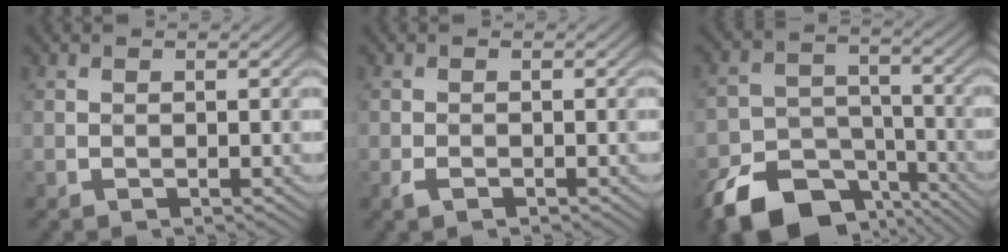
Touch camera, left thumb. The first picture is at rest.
{"total": 1.3, "force": [-0.8, 0.6, 0.8], "torque": [-0.019, -0.003, -0.016]}
{"total": 13.2, "force": [-9.0, 7.4, 6.3], "torque": [-0.131, -0.020, -0.154]}